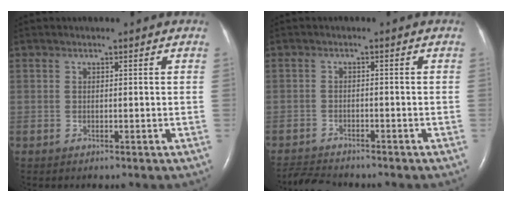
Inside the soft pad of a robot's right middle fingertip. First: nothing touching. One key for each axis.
{"total": 4.6, "fx": -4.4, "fy": 0.6, "fz": 1.0, "tx": -0.018, "ty": -0.015, "tz": -0.073}